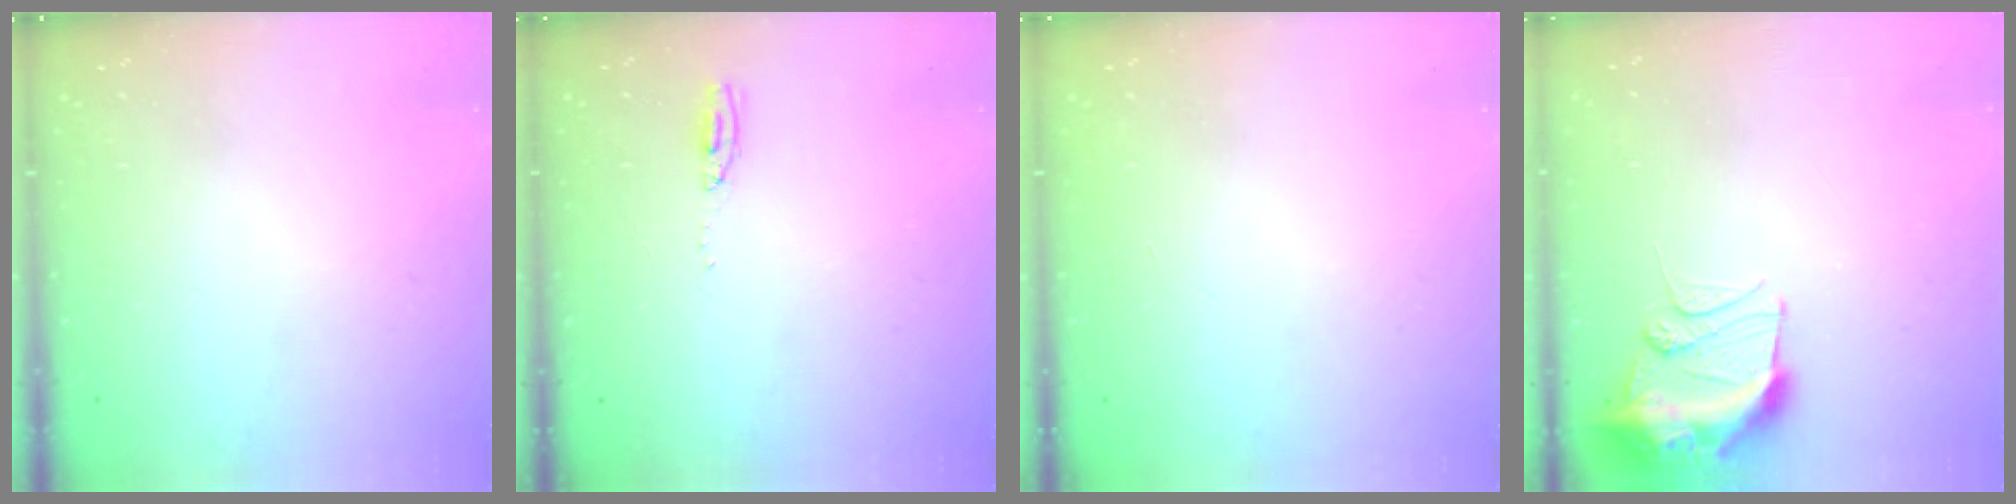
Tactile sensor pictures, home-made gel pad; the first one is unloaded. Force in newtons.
{"total": 3.6, "press": 3.4, "slide": 1.1}
{"total": 0.0}
{"total": 9.9, "press": 9.8, "slide": 1.4}